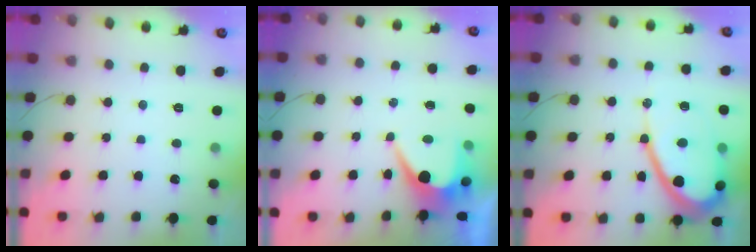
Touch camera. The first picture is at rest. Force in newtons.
{"total": 7.9, "press": 7.9, "slide": 0.4}
{"total": 15.1, "press": 15.1, "slide": 1.4}